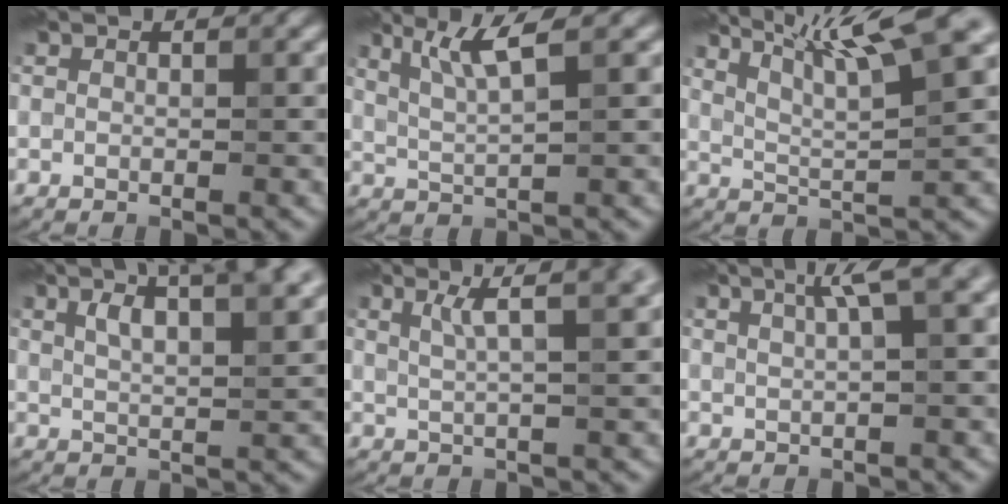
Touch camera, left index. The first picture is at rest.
{"total": 3.1, "force": [1.1, 0.0, 2.9], "torque": [-0.067, 0.003, 0.039]}
{"total": 9.0, "force": [5.6, 1.2, 7.0], "torque": [-0.121, 0.024, 0.097]}
{"total": 8.7, "force": [5.1, 2.7, 6.6], "torque": [-0.084, 0.041, 0.060]}
{"total": 3.4, "force": [1.6, 0.4, 3.0], "torque": [-0.045, 0.013, 0.029]}
{"total": 3.0, "force": [1.4, 0.2, 2.7], "torque": [-0.037, 0.015, 0.034]}